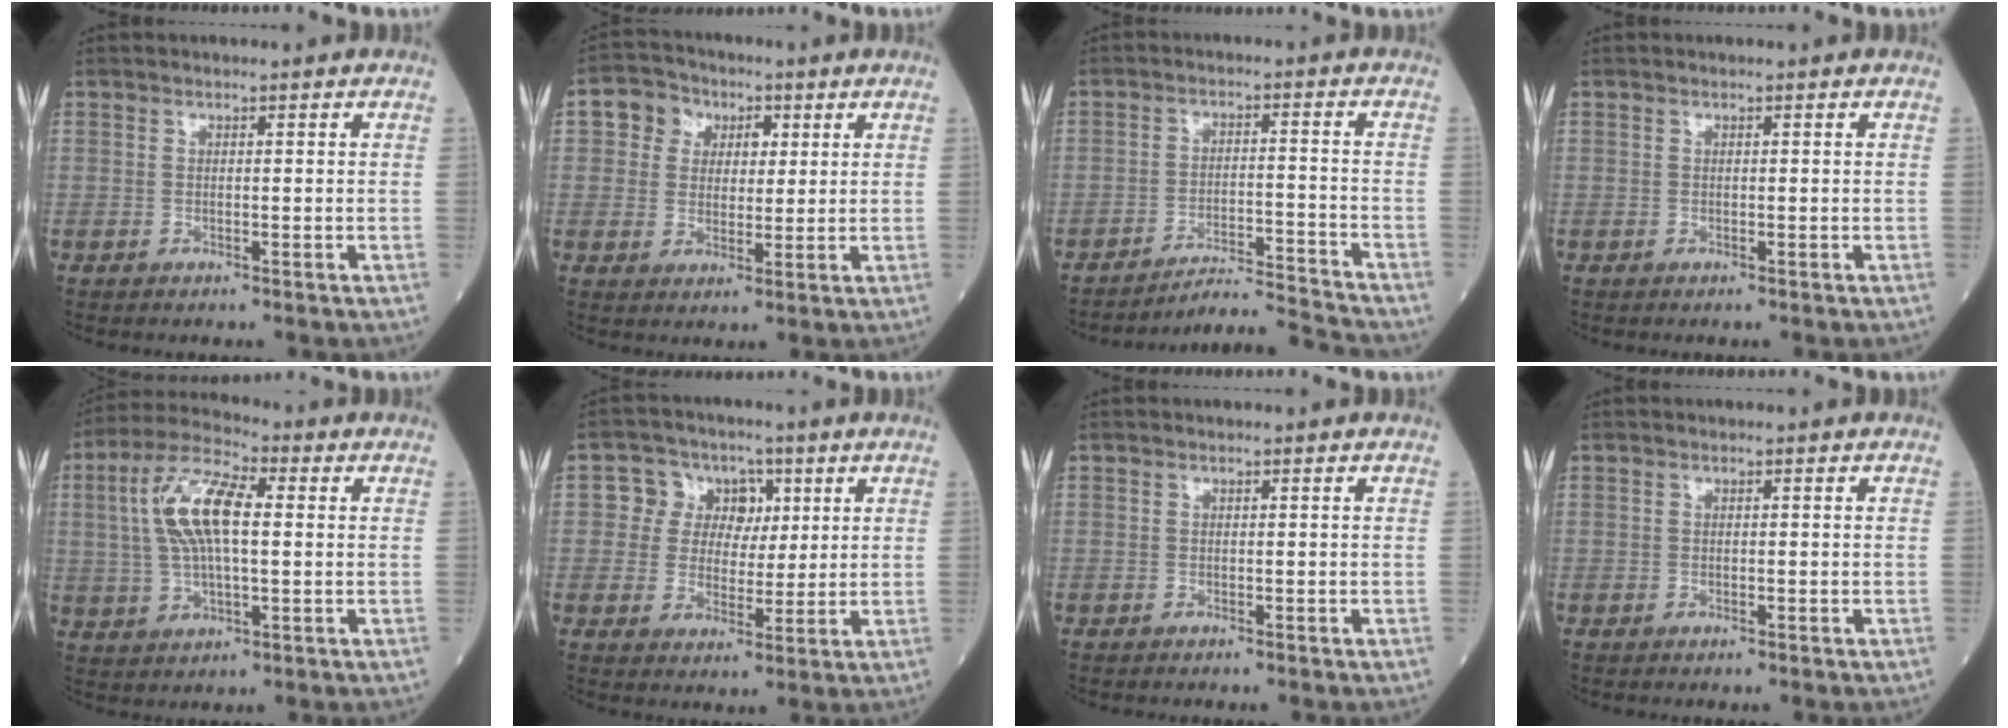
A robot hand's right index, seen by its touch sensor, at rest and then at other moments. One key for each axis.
{"total": 6.3, "fx": 2.1, "fy": 5.4, "fz": 2.5, "tx": -0.037, "ty": 0.025, "tz": 0.036}
{"total": 8.7, "fx": -8.3, "fy": -2.6, "fz": -0.6, "tx": 0.001, "ty": 0.012, "tz": -0.136}
{"total": 0.0}
{"total": 11.2, "fx": 1.9, "fy": 3.5, "fz": 10.4, "tx": -0.224, "ty": 0.021, "tz": 0.035}
{"total": 6.6, "fx": 1.9, "fy": 6.0, "fz": 2.1, "tx": -0.023, "ty": 0.026, "tz": 0.033}
{"total": 0.0}
{"total": 0.0}